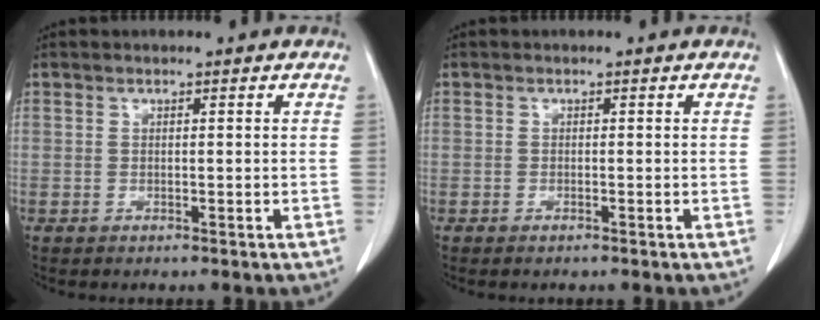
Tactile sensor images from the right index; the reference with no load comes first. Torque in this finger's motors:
{"motor_torque": [0.14, -0.11, 0.04, 0.01]}